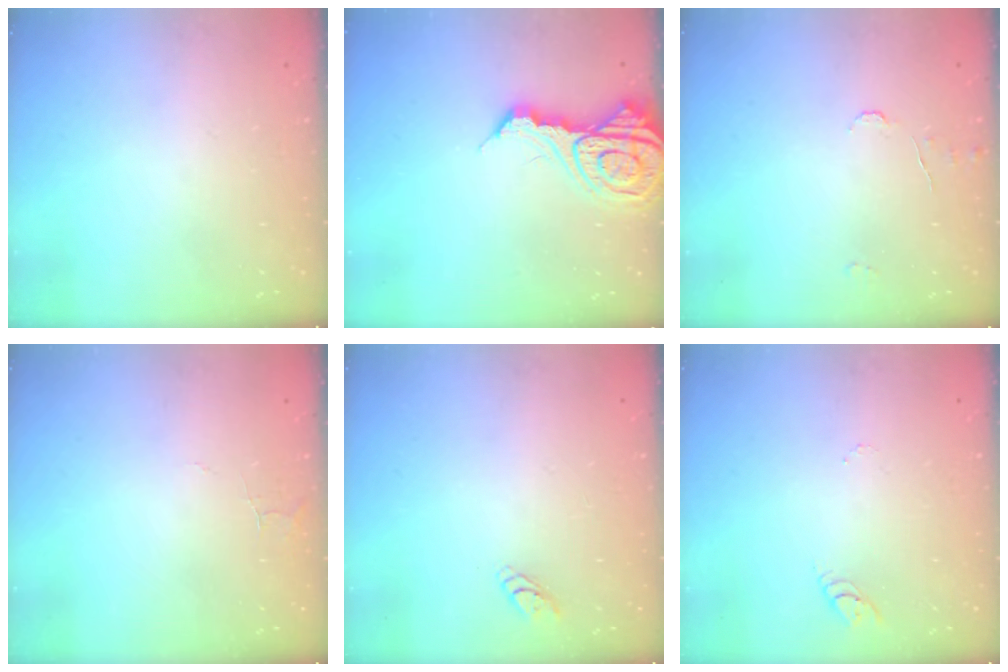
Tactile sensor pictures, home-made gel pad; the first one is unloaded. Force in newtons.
{"total": 14.3, "press": 14.2, "slide": 1.6}
{"total": 5.4, "press": 5.4, "slide": 0.5}
{"total": 3.8, "press": 3.8, "slide": 0.4}
{"total": 2.8, "press": 2.8, "slide": 0.3}
{"total": 2.8, "press": 2.8, "slide": 0.2}